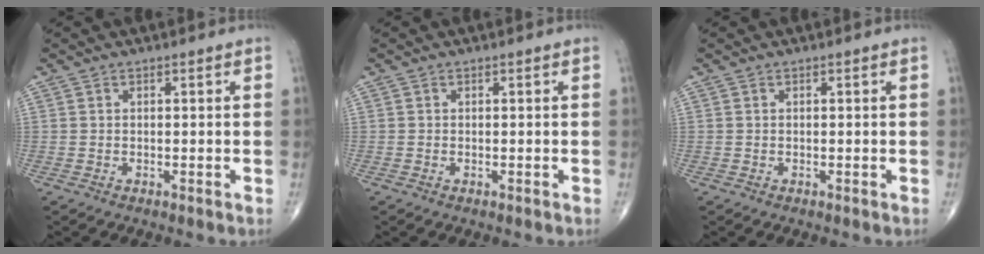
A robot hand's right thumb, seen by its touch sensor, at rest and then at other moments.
{"total": 0.0}
{"total": 0.0}